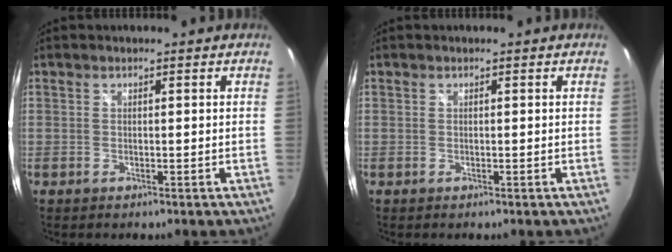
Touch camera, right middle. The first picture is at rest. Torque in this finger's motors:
{"motor_torque": [0.00, 0.00, 0.00, 0.00]}